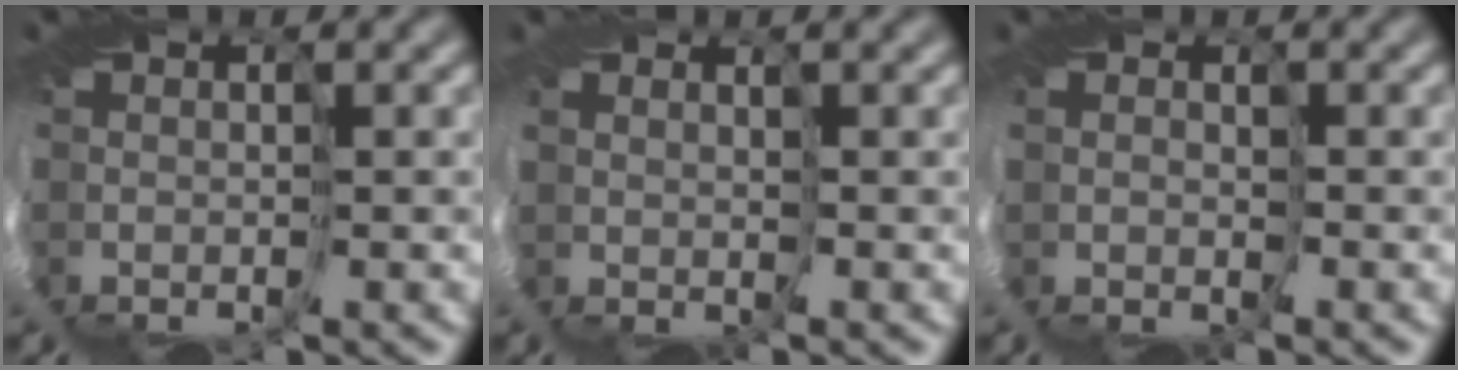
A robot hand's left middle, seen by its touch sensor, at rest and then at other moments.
{"total": 1.2, "force": [1.0, 0.1, -0.6], "torque": [-0.005, 0.001, 0.013]}
{"total": 1.6, "force": [0.6, 1.5, 0.4], "torque": [-0.025, -0.001, 0.013]}